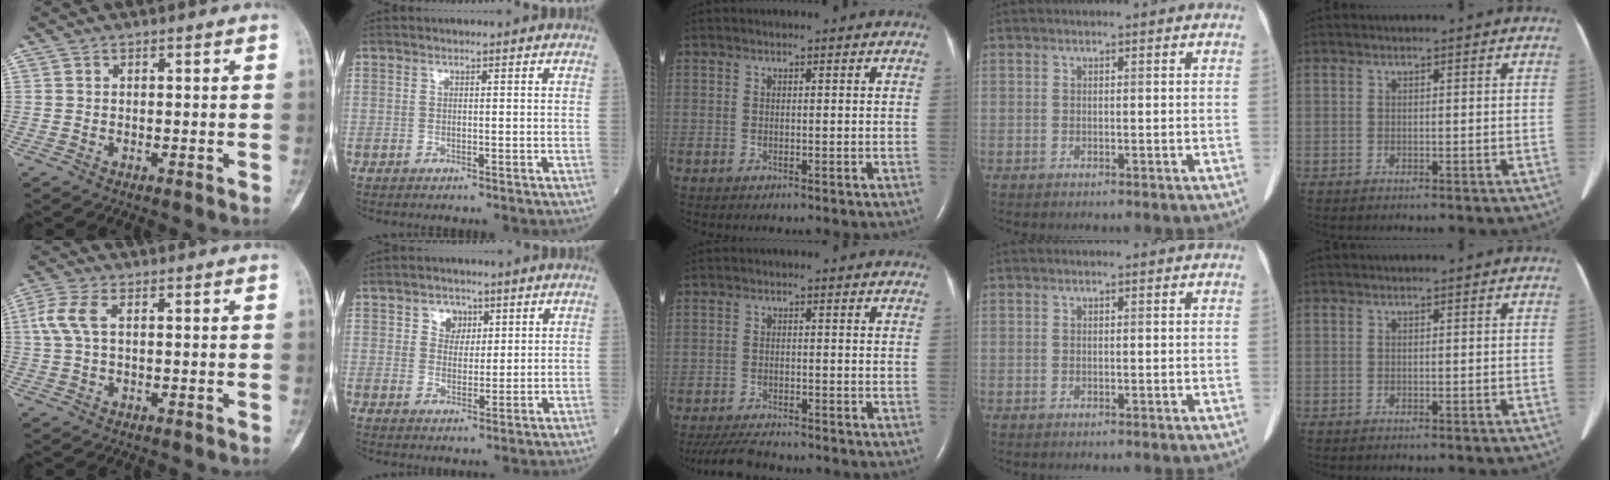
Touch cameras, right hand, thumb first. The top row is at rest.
{"thumb": {"total": 5.0, "force": [1.0, 2.4, 4.2], "torque": [-0.122, 0.016, 0.018]}, "index": {"total": 3.8, "force": [1.9, 3.0, 1.4], "torque": [-0.019, 0.006, 0.031]}, "middle": {"total": 6.7, "force": [-6.2, 0.9, 2.5], "torque": [-0.044, -0.021, -0.101]}}